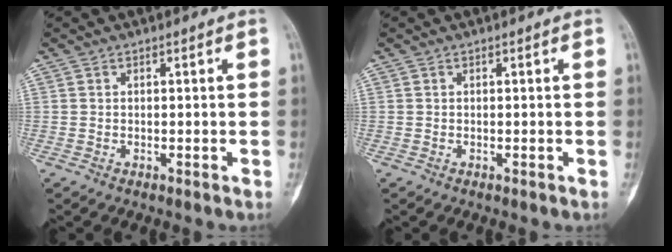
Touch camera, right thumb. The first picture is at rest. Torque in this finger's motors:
{"motor_torque": [0.01, -0.01, 0.04, -0.03, 0.01]}